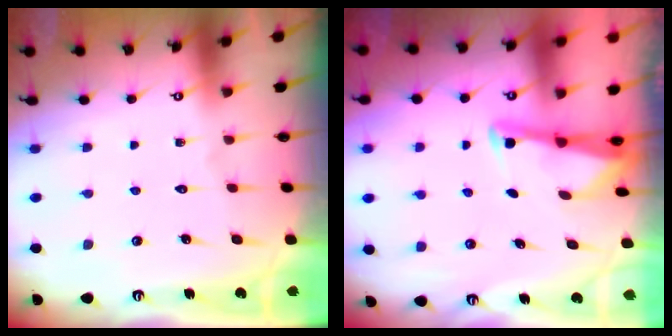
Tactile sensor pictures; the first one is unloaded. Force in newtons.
{"total": 2.9, "press": 2.9, "slide": 0.2}